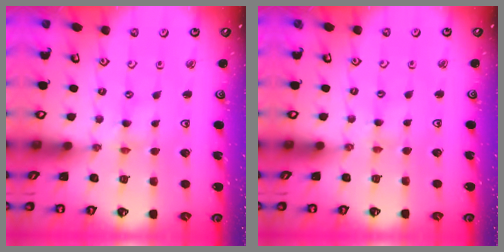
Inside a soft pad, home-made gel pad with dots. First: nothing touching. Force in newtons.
{"total": 2.0, "press": 2.0, "slide": 0.3}